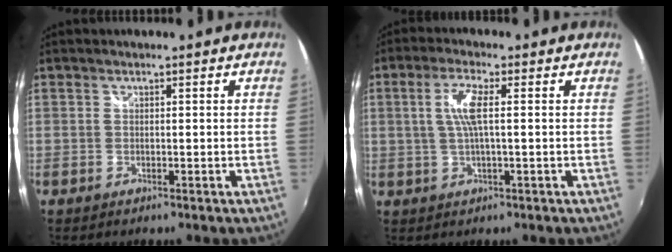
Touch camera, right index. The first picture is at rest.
{"total": 5.5, "force": [0.7, 0.7, 5.4], "torque": [-0.106, 0.002, 0.014]}